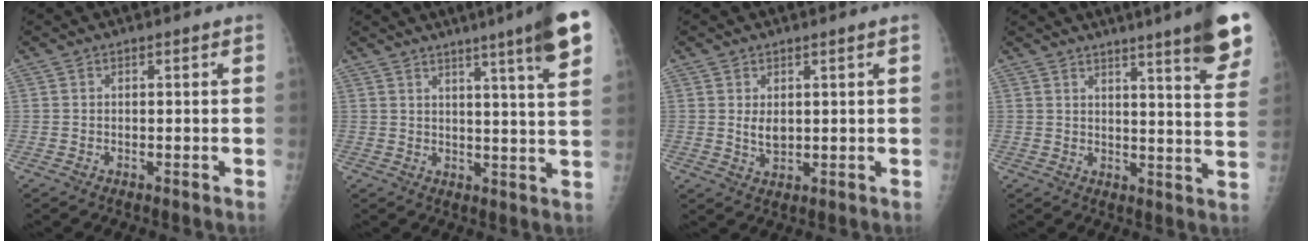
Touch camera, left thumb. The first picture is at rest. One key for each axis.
{"total": 12.9, "fx": 7.7, "fy": 0.2, "fz": 10.4, "tx": -0.137, "ty": -0.030, "tz": 0.090}
{"total": 2.9, "fx": 0.8, "fy": 1.3, "fz": 2.4, "tx": -0.041, "ty": -0.012, "tz": 0.022}
{"total": 14.6, "fx": 9.9, "fy": 1.2, "fz": 10.7, "tx": -0.116, "ty": -0.052, "tz": 0.113}